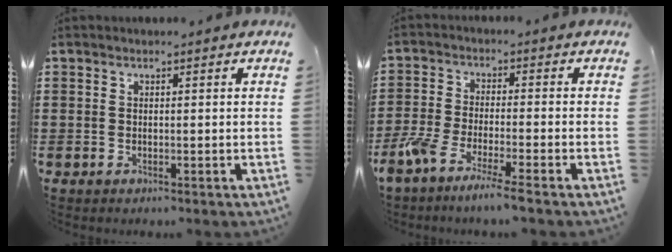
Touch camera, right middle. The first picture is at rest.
{"total": 5.4, "force": [-4.5, -0.1, 3.0], "torque": [-0.077, -0.019, -0.089]}